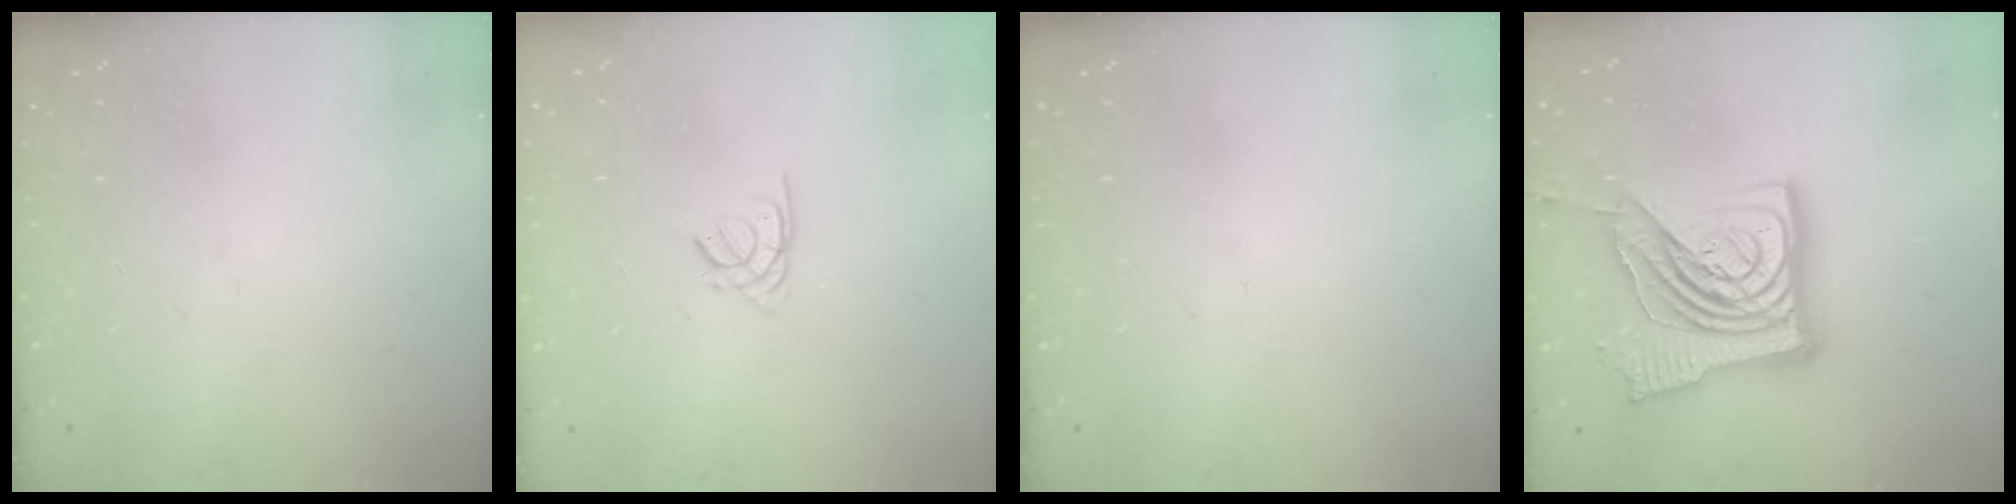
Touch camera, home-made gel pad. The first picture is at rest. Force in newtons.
{"total": 1.3, "press": 1.3, "slide": 0.4}
{"total": 0.0}
{"total": 26.7, "press": 26.5, "slide": 3.2}